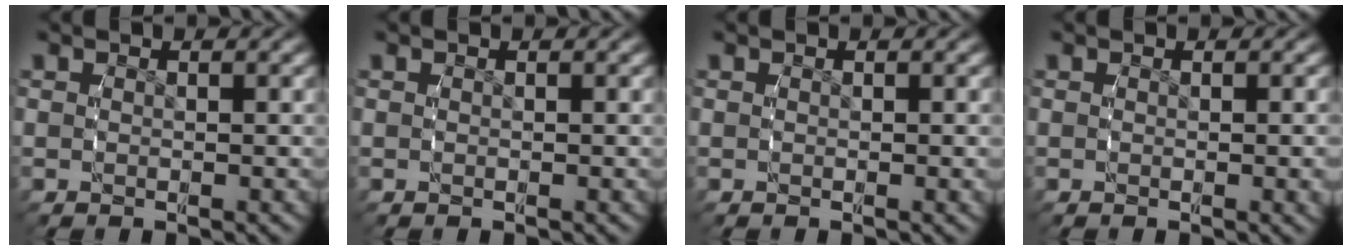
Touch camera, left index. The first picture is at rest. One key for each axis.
{"total": 0.0}
{"total": 0.0}
{"total": 0.6, "fx": 0.0, "fy": 0.0, "fz": 0.6, "tx": -0.009, "ty": -0.002, "tz": -0.001}